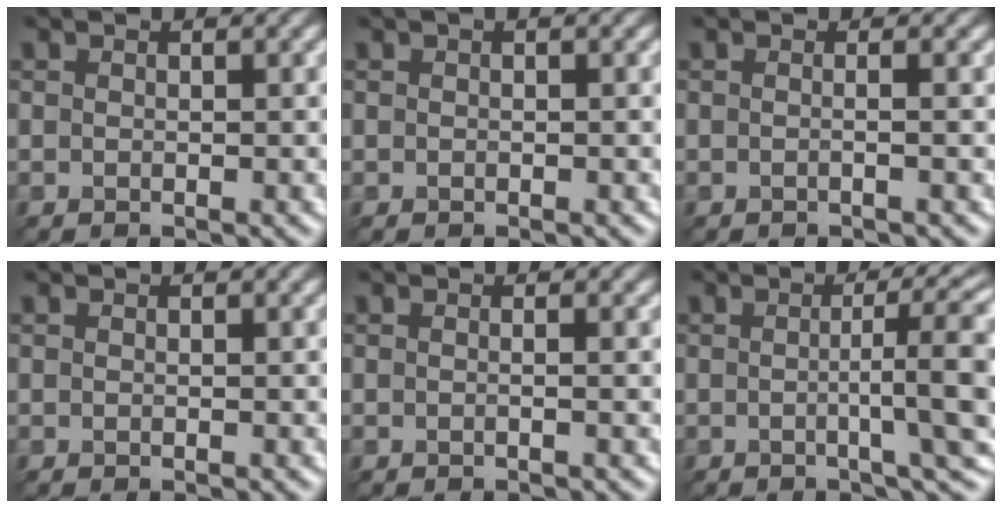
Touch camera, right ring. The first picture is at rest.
{"total": 0.5, "force": [0.2, 0.2, 0.4], "torque": [-0.008, 0.007, -0.007]}
{"total": 1.5, "force": [0.4, 0.7, 1.3], "torque": [0.003, 0.000, -0.019]}
{"total": 0.0}
{"total": 1.4, "force": [0.6, 0.8, 1.0], "torque": [0.009, 0.004, -0.014]}
{"total": 7.4, "force": [-0.2, 1.0, 7.4], "torque": [-0.099, 0.011, 0.009]}